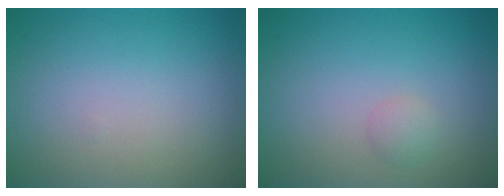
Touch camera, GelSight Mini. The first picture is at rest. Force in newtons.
{"total": 1.1, "press": 1.1, "slide": 0.0}